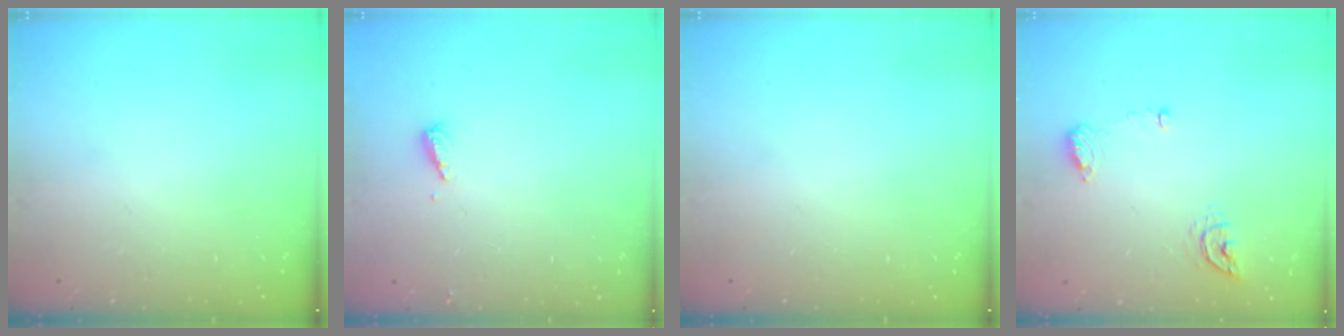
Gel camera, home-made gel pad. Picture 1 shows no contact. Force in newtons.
{"total": 4.4, "press": 4.4, "slide": 0.4}
{"total": 0.0}
{"total": 7.5, "press": 7.5, "slide": 0.8}